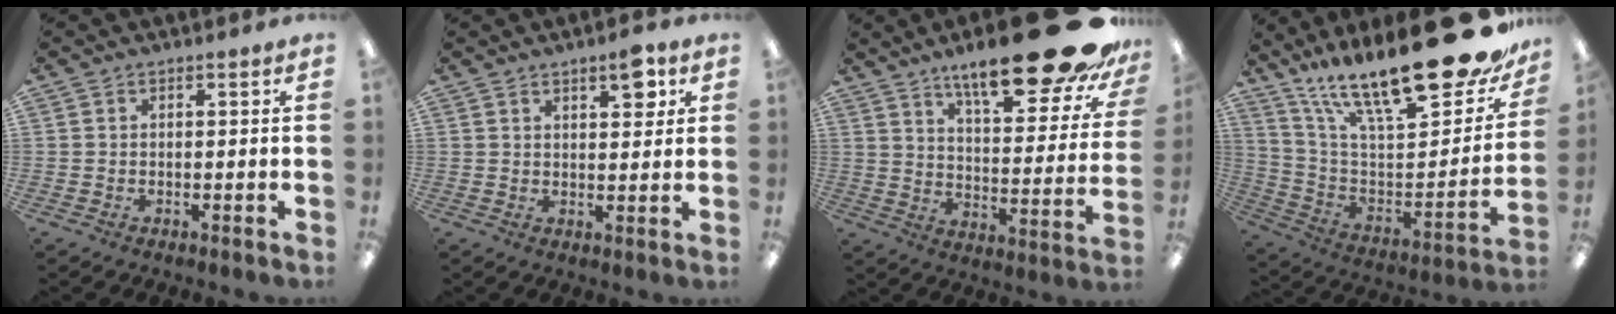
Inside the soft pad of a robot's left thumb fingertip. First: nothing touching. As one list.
[{"total": 5.8, "force": [3.6, 2.0, 4.1], "torque": [-0.048, -0.016, 0.055]}, {"total": 24.3, "force": [17.9, 5.9, 15.3], "torque": [-0.209, -0.120, 0.284]}, {"total": 27.6, "force": [19.6, 7.7, 17.8], "torque": [-0.273, -0.135, 0.325]}]